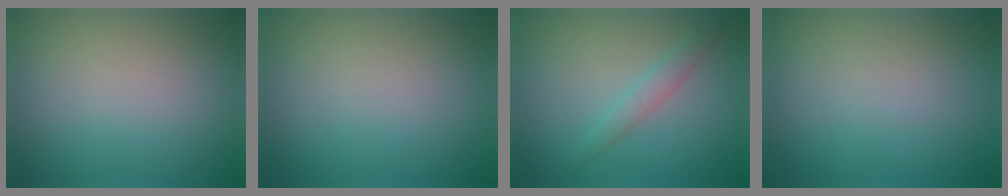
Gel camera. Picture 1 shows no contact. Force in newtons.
{"total": 0.0}
{"total": 1.7, "press": 1.7, "slide": 0.0}
{"total": 0.0}